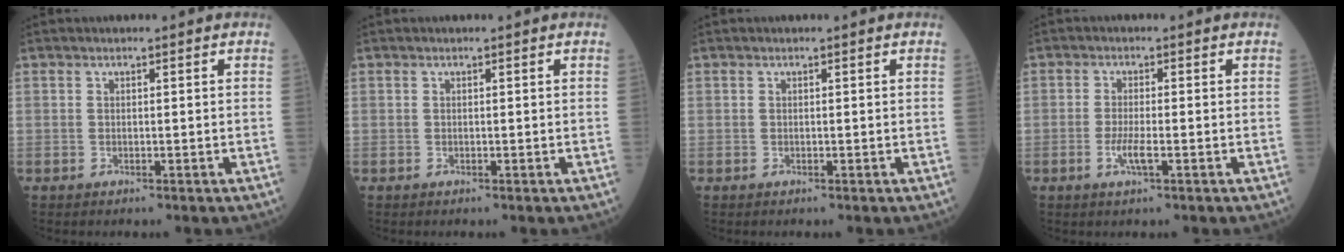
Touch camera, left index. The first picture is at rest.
{"total": 0.0}
{"total": 0.0}
{"total": 2.8, "force": [-1.1, 0.3, 2.6], "torque": [-0.055, -0.003, -0.021]}